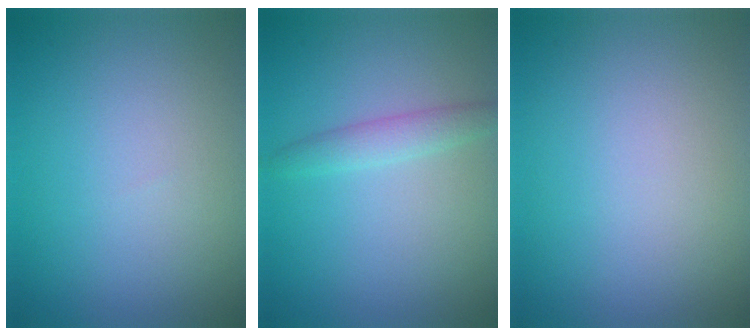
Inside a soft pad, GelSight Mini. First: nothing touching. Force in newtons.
{"total": 1.9, "press": 1.9, "slide": 0.1}
{"total": 0.0}